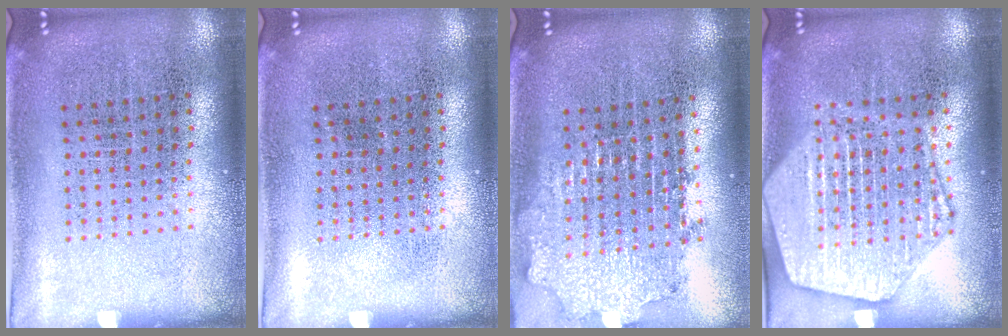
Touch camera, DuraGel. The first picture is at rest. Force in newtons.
{"total": 0.0}
{"total": 1.9, "press": 1.5, "slide": 1.2}
{"total": 2.9, "press": 2.8, "slide": 0.4}